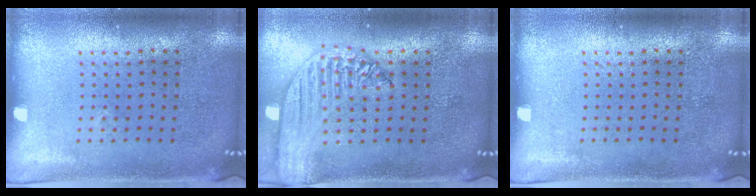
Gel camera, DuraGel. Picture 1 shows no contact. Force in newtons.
{"total": 2.6, "press": 2.1, "slide": 1.4}
{"total": 0.0}